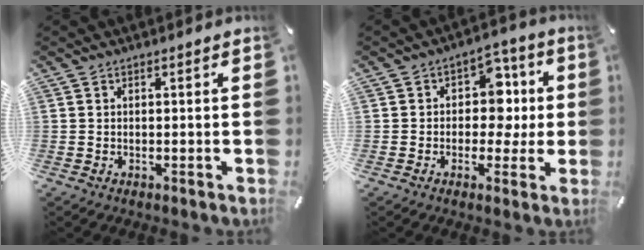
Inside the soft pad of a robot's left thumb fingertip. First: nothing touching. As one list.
[{"total": 9.1, "force": [0.4, 7.8, 4.8], "torque": [-0.057, 0.005, 0.004]}]